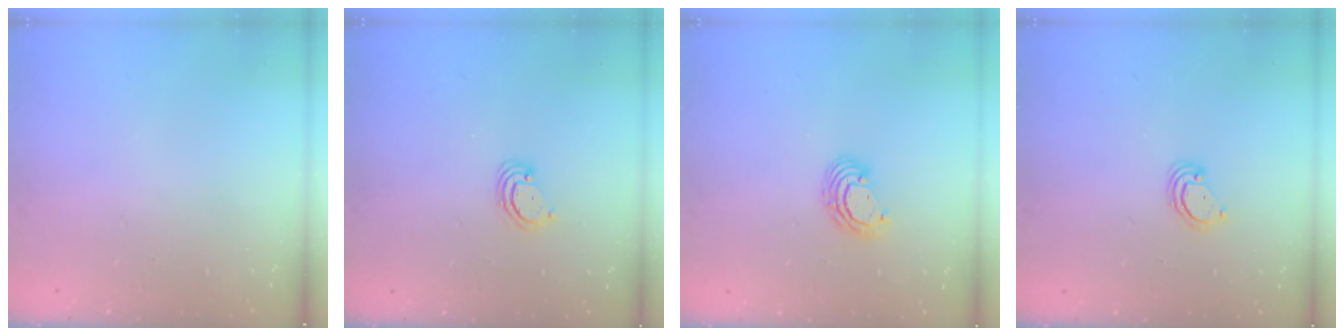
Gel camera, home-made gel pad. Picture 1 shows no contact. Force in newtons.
{"total": 2.8, "press": 2.8, "slide": 0.3}
{"total": 5.2, "press": 5.2, "slide": 0.3}
{"total": 3.6, "press": 3.6, "slide": 0.3}